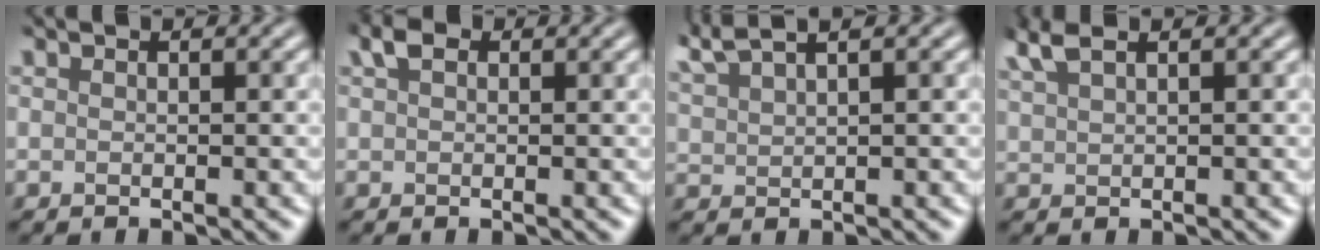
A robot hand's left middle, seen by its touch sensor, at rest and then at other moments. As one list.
[{"total": 1.0, "force": [-0.2, -0.7, -0.6], "torque": [-0.018, -0.012, 0.031]}, {"total": 3.0, "force": [2.8, -0.6, 0.9], "torque": [-0.050, 0.005, 0.076]}, {"total": 1.3, "force": [1.2, -0.5, 0.3], "torque": [-0.032, 0.001, 0.050]}]